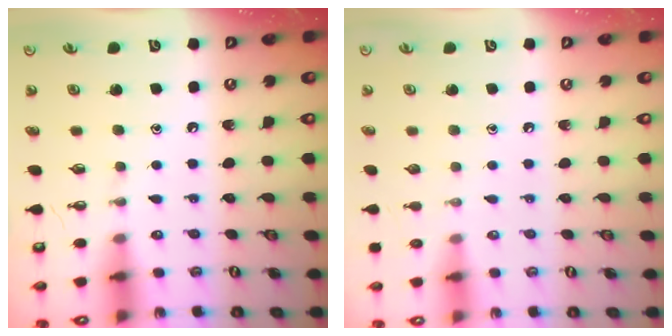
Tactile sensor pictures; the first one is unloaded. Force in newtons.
{"total": 0.0}